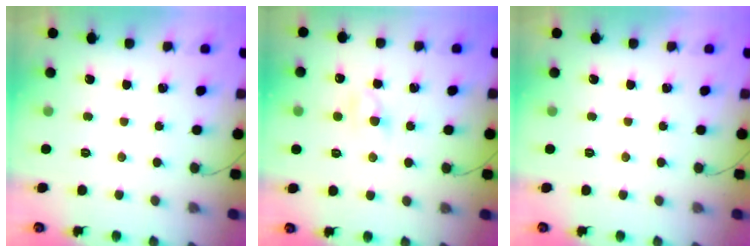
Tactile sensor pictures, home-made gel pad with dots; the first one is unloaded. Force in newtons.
{"total": 3.3, "press": 3.1, "slide": 1.1}
{"total": 0.0}